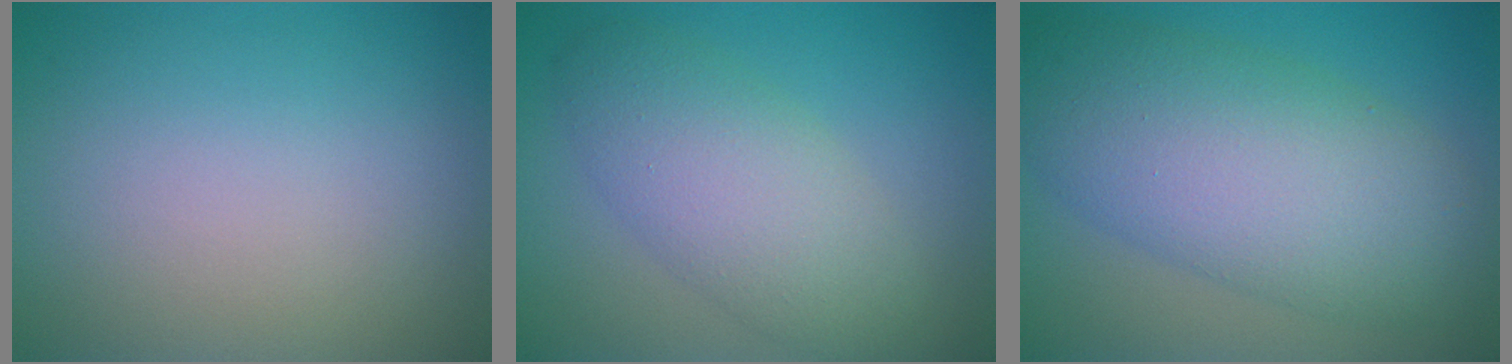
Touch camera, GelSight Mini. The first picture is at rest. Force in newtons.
{"total": 5.5, "press": 5.5, "slide": 0.4}
{"total": 9.9, "press": 9.9, "slide": 0.2}